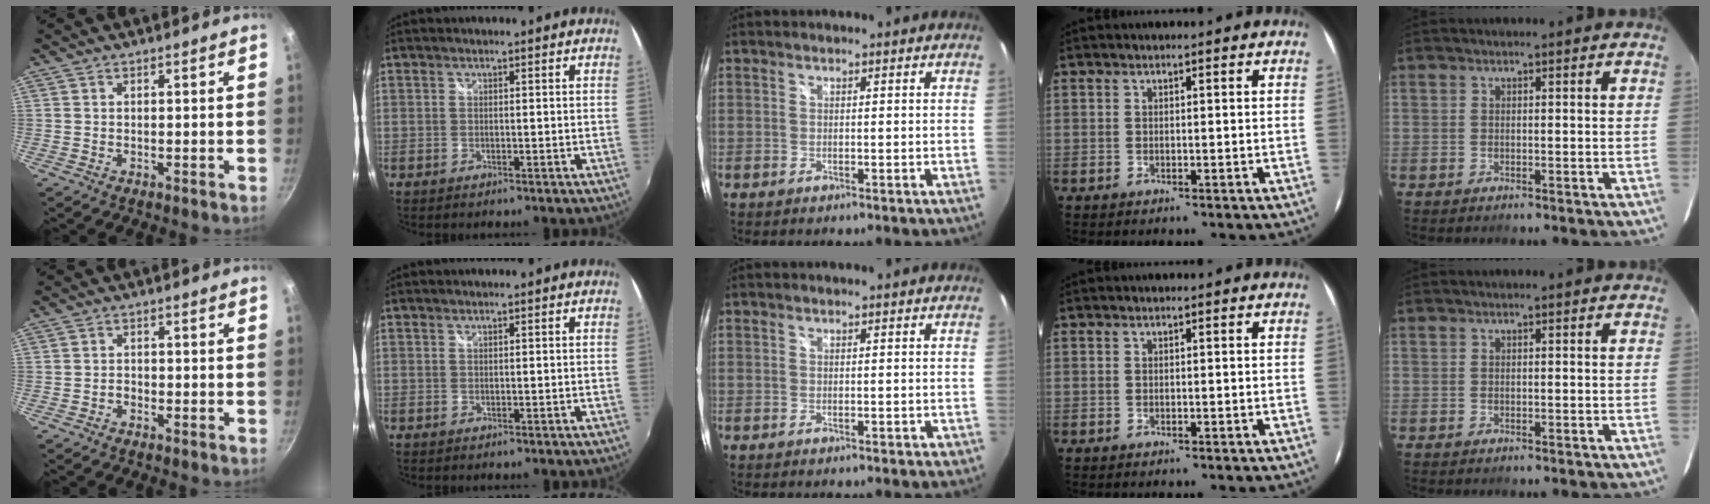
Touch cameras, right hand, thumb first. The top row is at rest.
{"thumb": {"total": 1.0, "force": [-0.8, 0.6, 0.4], "torque": [-0.006, 0.008, -0.015]}, "middle": {"total": 1.0, "force": [-0.4, 0.6, 0.6], "torque": [-0.006, 0.000, -0.006]}}